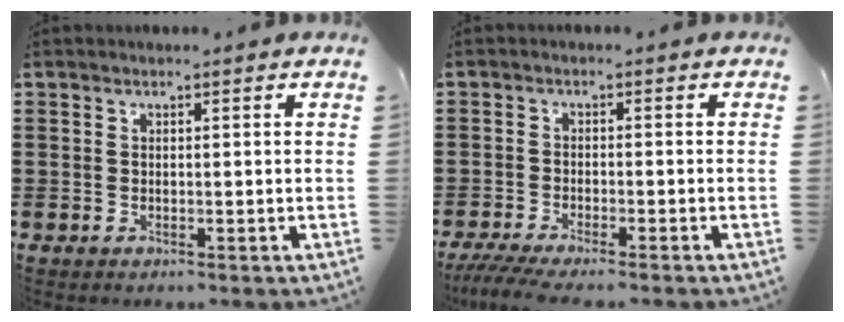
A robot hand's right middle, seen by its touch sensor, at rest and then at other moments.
{"total": 3.3, "force": [-2.9, 0.0, 1.5], "torque": [-0.040, -0.013, -0.060]}